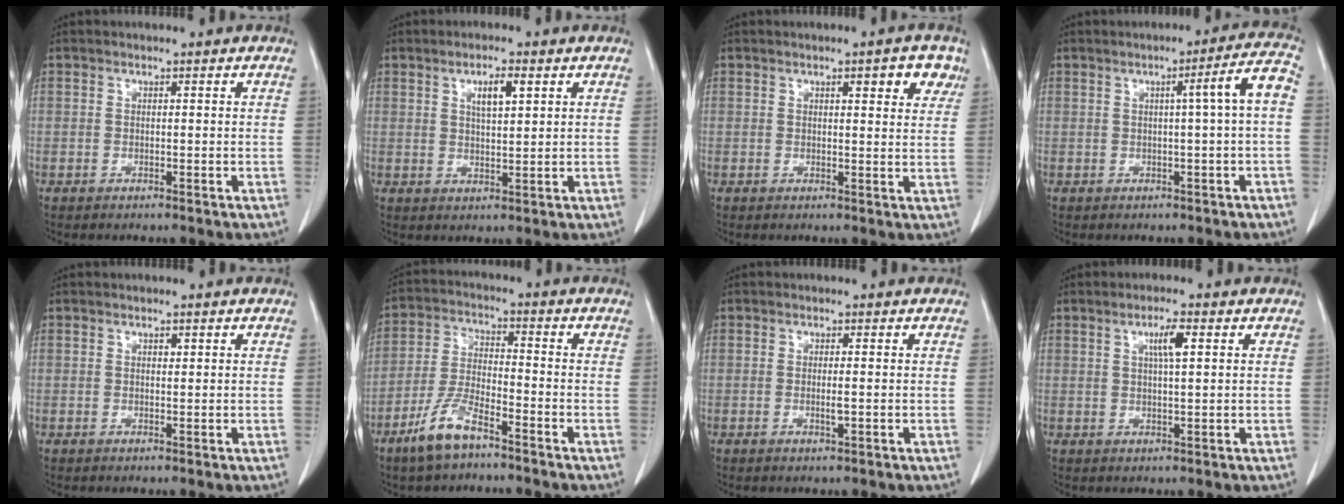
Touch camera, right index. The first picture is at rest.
{"total": 4.1, "force": [1.8, 0.9, 3.5], "torque": [-0.063, 0.000, 0.033]}
{"total": 4.6, "force": [2.5, 1.2, 3.6], "torque": [-0.042, 0.002, 0.029]}
{"total": 5.6, "force": [0.1, -0.8, 5.5], "torque": [-0.075, 0.010, 0.004]}
{"total": 0.6, "force": [0.3, 0.3, 0.4], "torque": [-0.009, -0.002, 0.006]}
{"total": 7.9, "force": [-5.5, 1.9, 5.4], "torque": [-0.123, -0.010, -0.108]}
{"total": 1.3, "force": [-0.1, 0.1, 1.3], "torque": [-0.022, -0.002, 0.001]}
{"total": 3.5, "force": [1.3, 0.3, 3.3], "torque": [-0.057, 0.001, 0.021]}